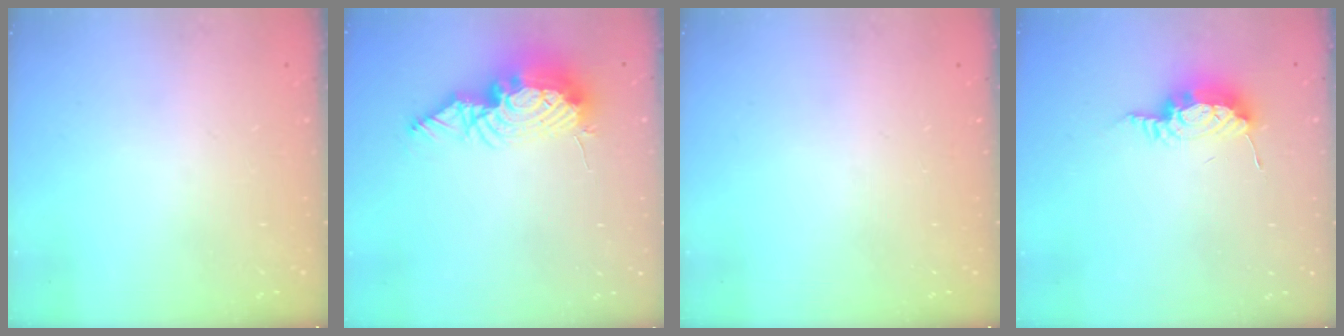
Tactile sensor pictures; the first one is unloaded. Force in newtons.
{"total": 13.7, "press": 13.6, "slide": 1.3}
{"total": 0.0}
{"total": 8.5, "press": 8.4, "slide": 0.9}